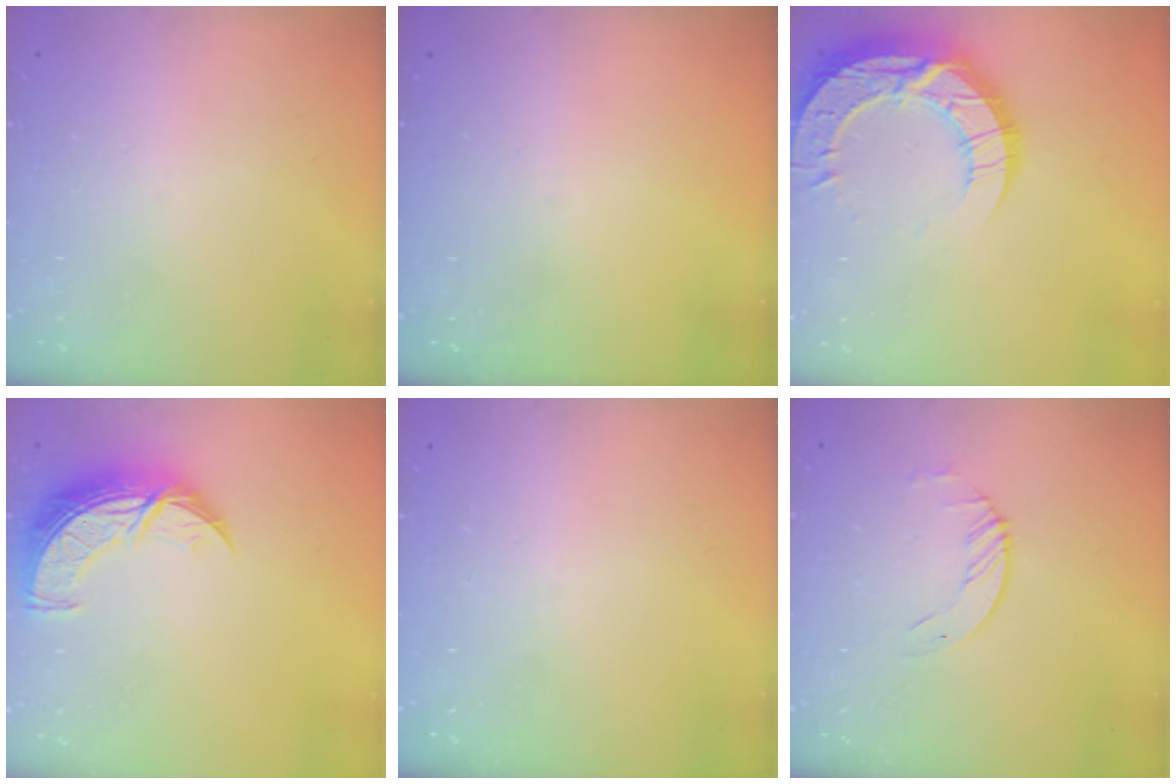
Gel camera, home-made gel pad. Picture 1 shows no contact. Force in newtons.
{"total": 0.0}
{"total": 16.3, "press": 16.3, "slide": 1.4}
{"total": 10.9, "press": 10.9, "slide": 0.9}
{"total": 0.0}
{"total": 1.7, "press": 1.7, "slide": 0.2}